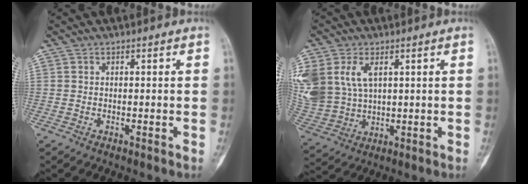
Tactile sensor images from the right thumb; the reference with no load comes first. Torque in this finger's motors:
{"motor_torque": [0.69, 1.67, 0.26, 0.01, 0.14]}